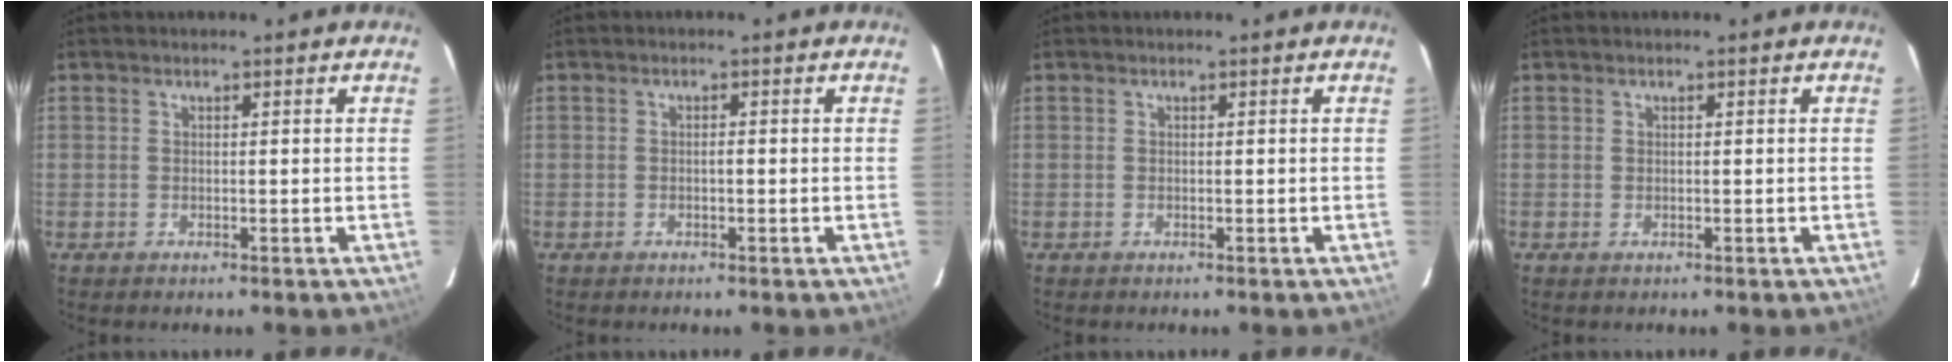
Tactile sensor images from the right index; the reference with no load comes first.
{"total": 0.7, "force": [-0.3, 0.2, 0.6], "torque": [-0.011, 0.004, -0.004]}
{"total": 0.0}
{"total": 0.0}